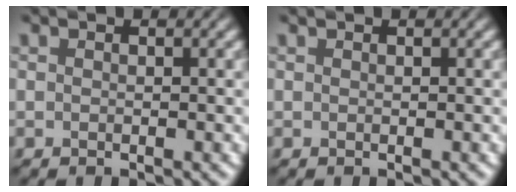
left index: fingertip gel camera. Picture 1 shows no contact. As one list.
[{"total": 0.0}]